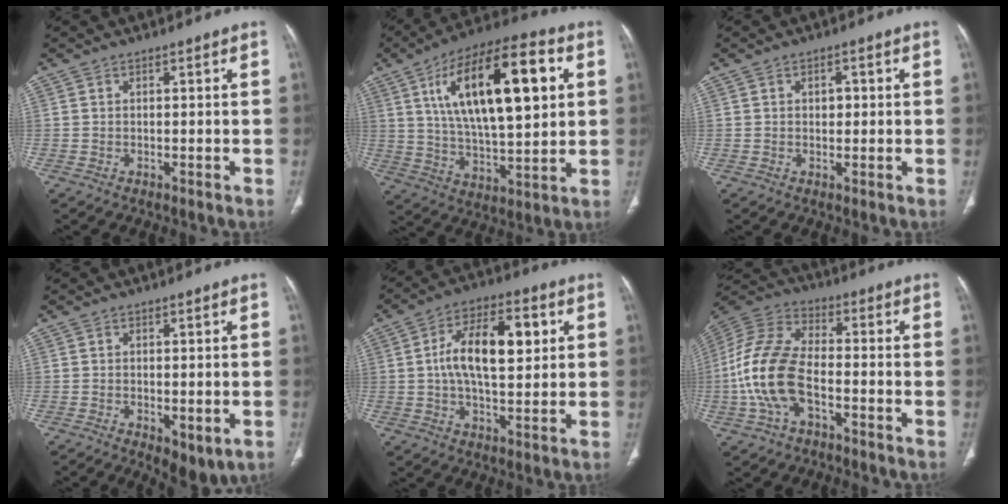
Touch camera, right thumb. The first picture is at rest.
{"total": 24.4, "force": [7.1, 9.5, 21.4], "torque": [-0.342, -0.005, 0.116]}
{"total": 2.1, "force": [0.3, 1.4, 1.5], "torque": [-0.014, 0.002, 0.004]}
{"total": 6.9, "force": [-2.4, 3.2, 5.6], "torque": [-0.074, -0.008, -0.024]}
{"total": 14.5, "force": [2.6, 6.9, 12.5], "torque": [-0.196, 0.011, 0.041]}
{"total": 14.6, "force": [-3.6, 8.0, 11.7], "torque": [-0.258, 0.034, -0.073]}